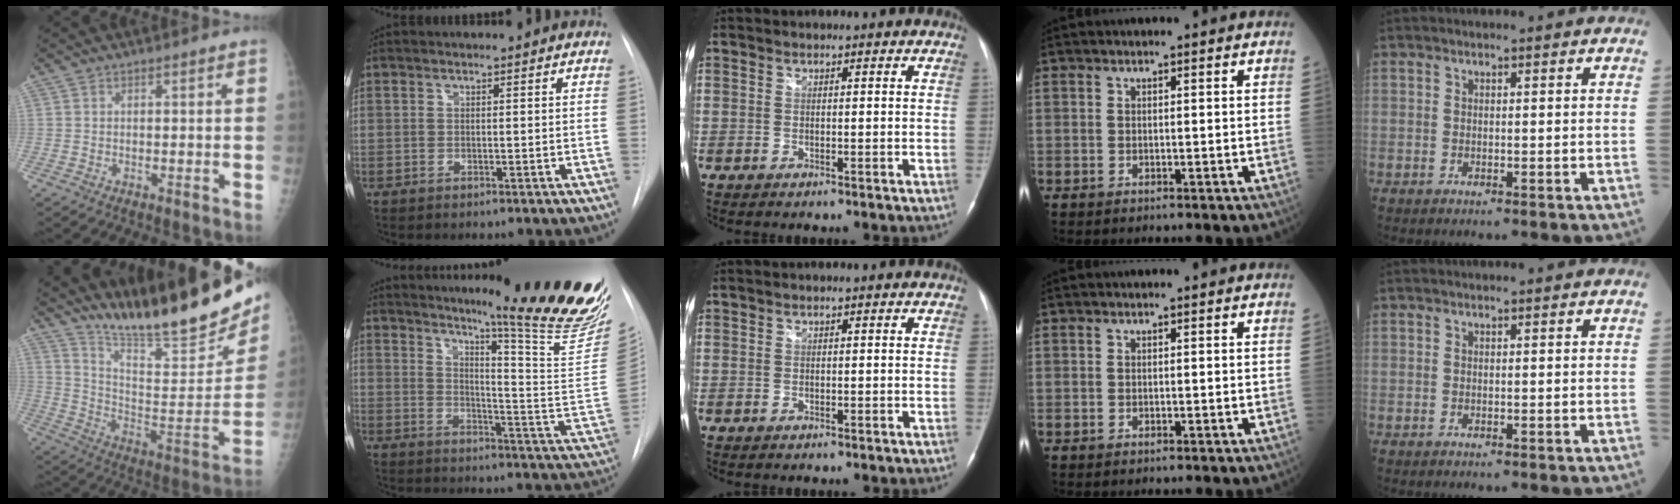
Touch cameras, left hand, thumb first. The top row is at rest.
{"thumb": {"total": 26.3, "force": [21.2, 4.5, 14.8], "torque": [-0.201, -0.122, 0.327]}, "index": {"total": 22.8, "force": [19.1, -0.8, 12.5], "torque": [-0.171, -0.121, 0.237]}}